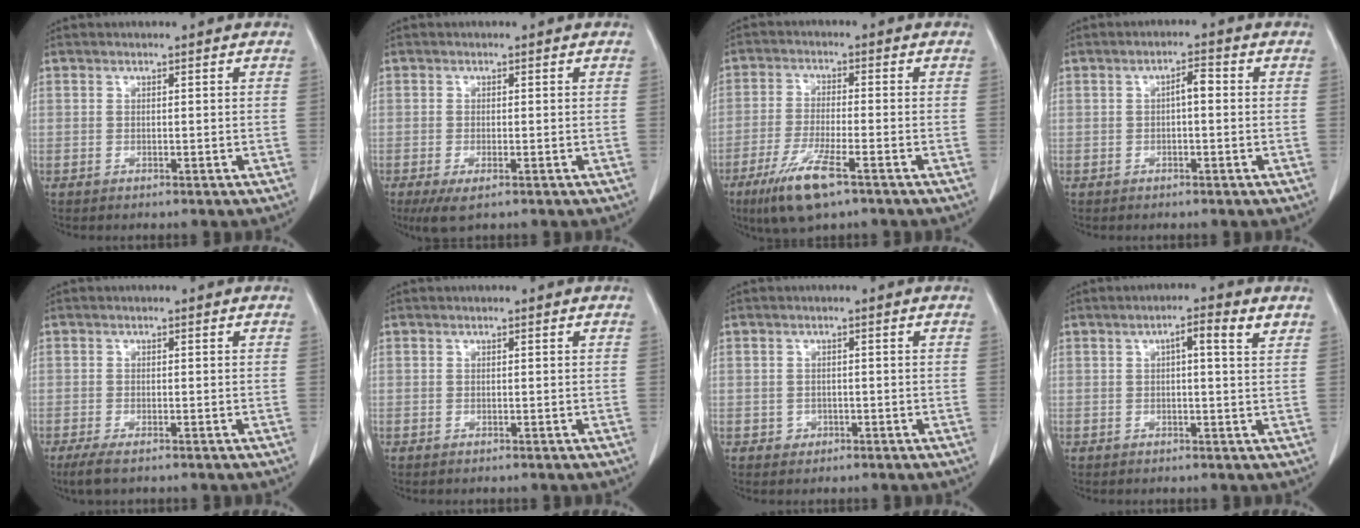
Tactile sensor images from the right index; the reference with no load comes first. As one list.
[{"total": 3.5, "force": [-2.0, 0.9, 2.8], "torque": [-0.052, -0.011, -0.027]}, {"total": 8.7, "force": [-5.1, 1.1, 6.9], "torque": [-0.142, -0.023, -0.090]}, {"total": 2.4, "force": [0.0, 0.7, 2.3], "torque": [-0.036, 0.007, -0.001]}, {"total": 3.1, "force": [-1.8, 0.5, 2.4], "torque": [-0.049, -0.011, -0.030]}, {"total": 0.0}, {"total": 1.5, "force": [-0.5, 1.3, 0.2], "torque": [0.001, 0.005, -0.005]}, {"total": 4.3, "force": [1.9, 0.3, 3.8], "torque": [-0.058, 0.011, 0.025]}]